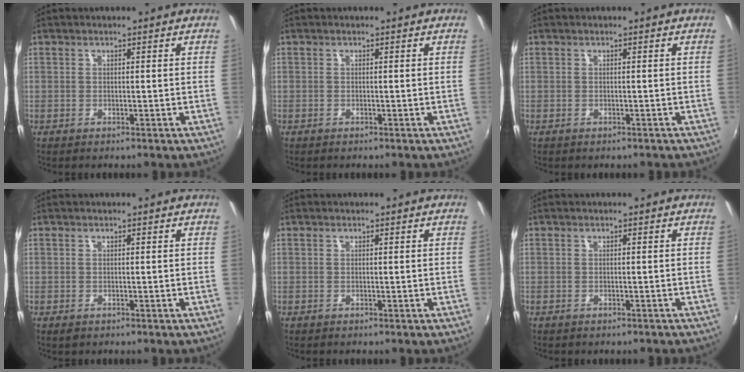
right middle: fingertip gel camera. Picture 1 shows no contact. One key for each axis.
{"total": 0.5, "fx": -0.4, "fy": 0.3, "fz": 0.0, "tx": -0.003, "ty": 0.001, "tz": -0.007}
{"total": 0.9, "fx": -0.7, "fy": 0.4, "fz": 0.3, "tx": -0.007, "ty": 0.000, "tz": -0.008}
{"total": 0.6, "fx": -0.3, "fy": 0.4, "fz": 0.3, "tx": -0.005, "ty": -0.004, "tz": -0.005}
{"total": 0.0}
{"total": 1.4, "fx": -1.2, "fy": 0.6, "fz": 0.4, "tx": -0.011, "ty": -0.003, "tz": -0.014}